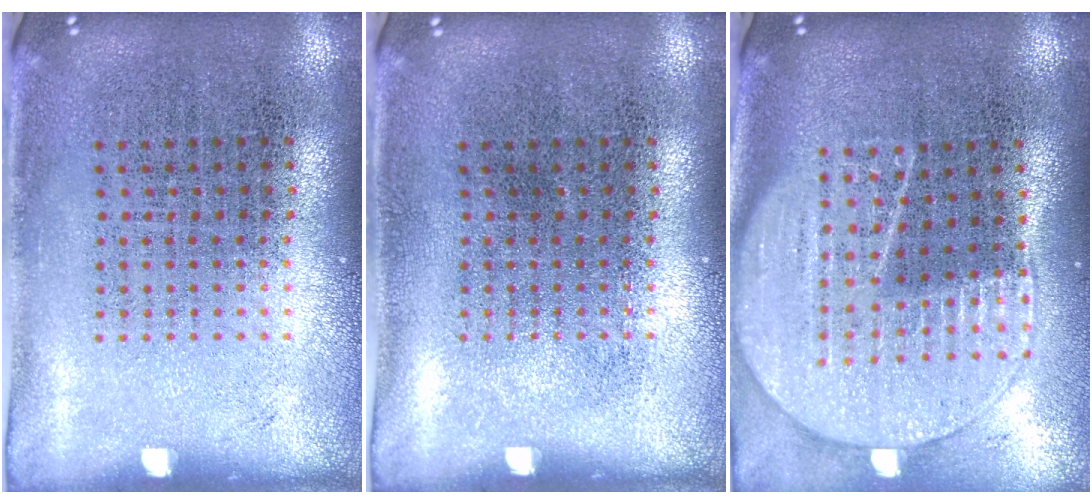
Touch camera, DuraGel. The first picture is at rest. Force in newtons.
{"total": 0.0}
{"total": 2.0, "press": 1.8, "slide": 0.9}